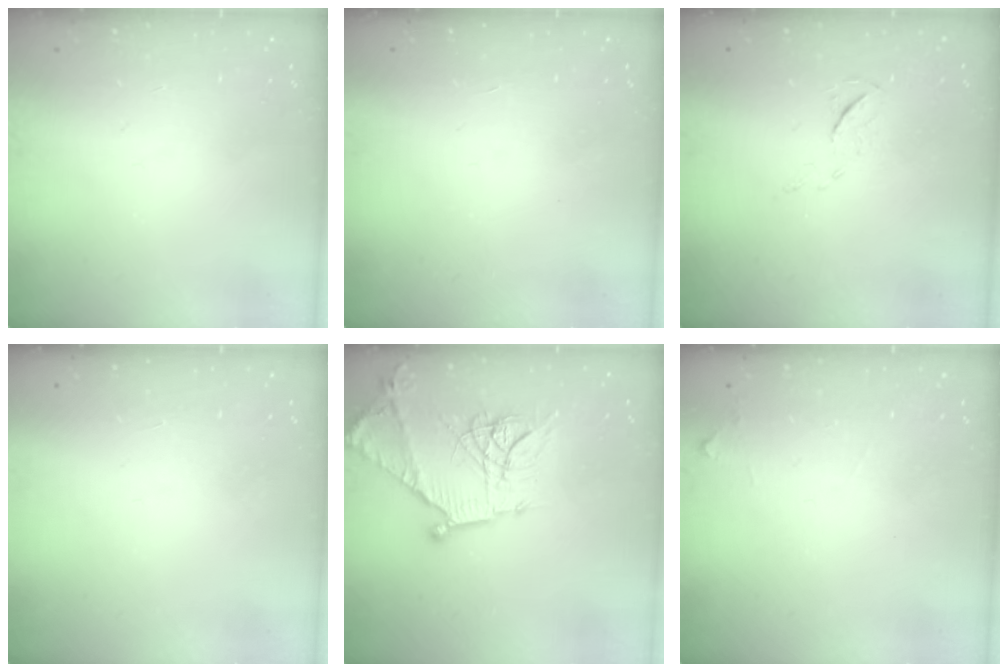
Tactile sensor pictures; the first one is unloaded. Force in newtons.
{"total": 1.6, "press": 1.6, "slide": 0.1}
{"total": 4.9, "press": 4.9, "slide": 0.5}
{"total": 1.7, "press": 1.7, "slide": 0.1}
{"total": 16.5, "press": 16.4, "slide": 1.1}
{"total": 4.4, "press": 4.4, "slide": 0.7}